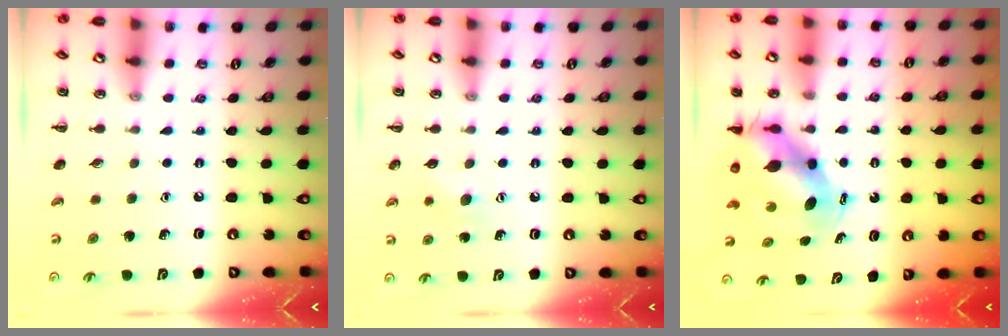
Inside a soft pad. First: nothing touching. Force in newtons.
{"total": 6.9, "press": 6.7, "slide": 1.5}
{"total": 8.8, "press": 8.6, "slide": 1.5}